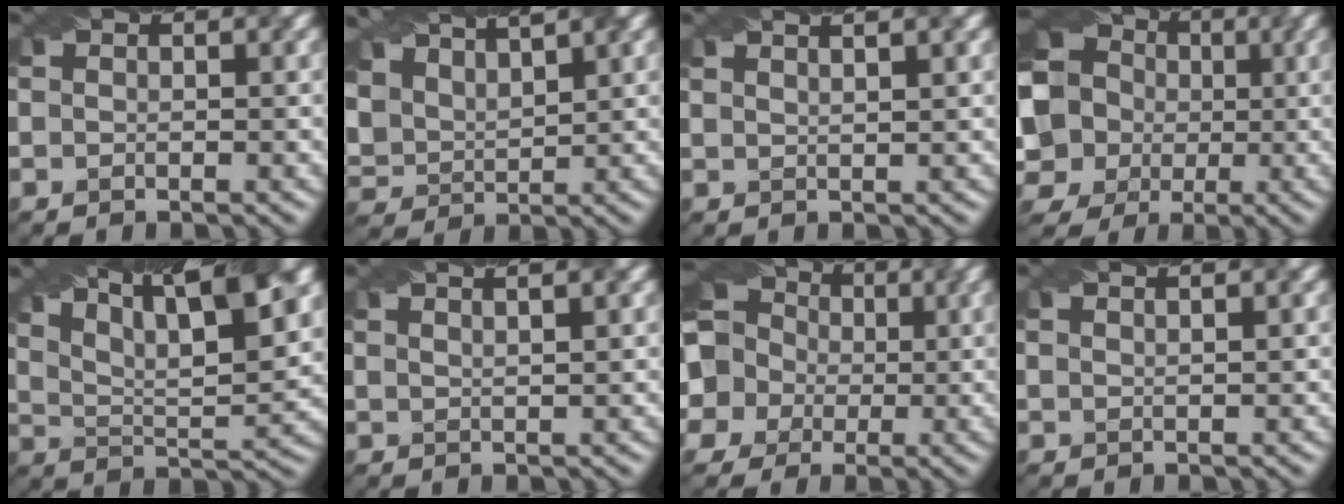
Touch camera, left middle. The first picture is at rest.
{"total": 8.2, "force": [6.2, 3.7, 3.8], "torque": [-0.118, 0.030, 0.106]}
{"total": 3.5, "force": [2.4, 1.4, 2.1], "torque": [0.002, 0.031, -0.003]}
{"total": 13.6, "force": [0.8, 12.6, 5.1], "torque": [-0.138, 0.023, -0.029]}
{"total": 14.2, "force": [10.2, 4.2, 8.9], "torque": [-0.140, 0.036, 0.129]}
{"total": 4.2, "force": [2.9, 1.6, 2.6], "torque": [-0.007, 0.037, 0.005]}
{"total": 12.5, "force": [2.7, 11.2, 5.0], "torque": [-0.123, 0.029, 0.000]}
{"total": 2.0, "force": [1.5, 0.7, 1.2], "torque": [0.004, 0.007, -0.007]}